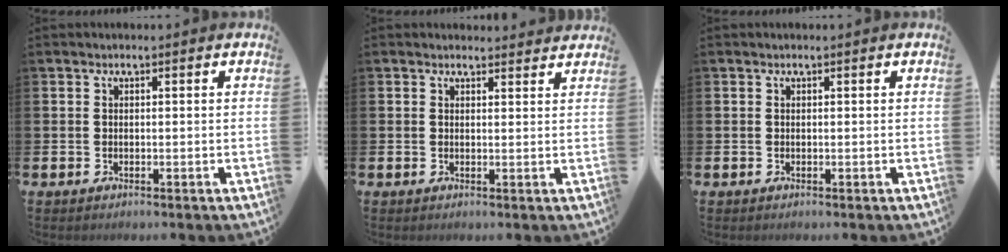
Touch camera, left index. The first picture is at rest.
{"total": 1.6, "force": [1.6, 0.4, 0.0], "torque": [0.007, -0.007, 0.027]}
{"total": 0.0}